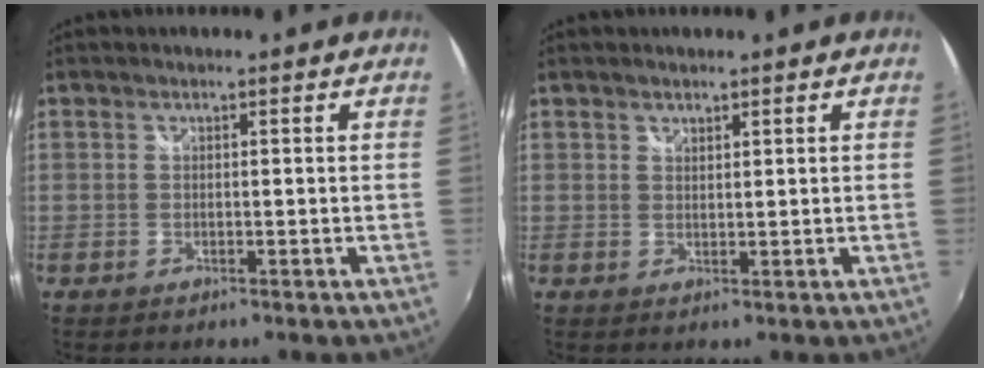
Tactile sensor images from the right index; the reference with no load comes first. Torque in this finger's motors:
{"motor_torque": [-0.05, 0.13, -0.02, -0.01]}